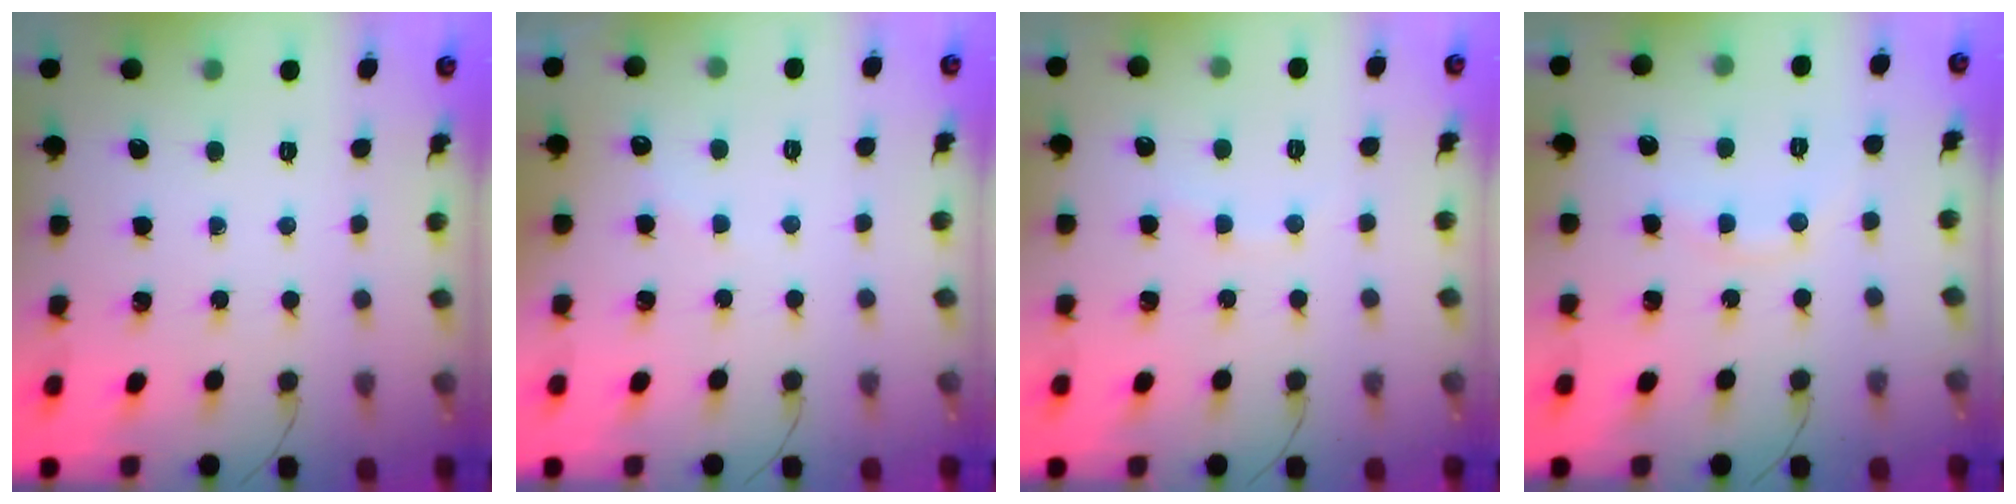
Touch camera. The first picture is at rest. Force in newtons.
{"total": 4.8, "press": 4.8, "slide": 0.6}
{"total": 3.2, "press": 3.0, "slide": 1.0}
{"total": 7.6, "press": 7.6, "slide": 0.9}